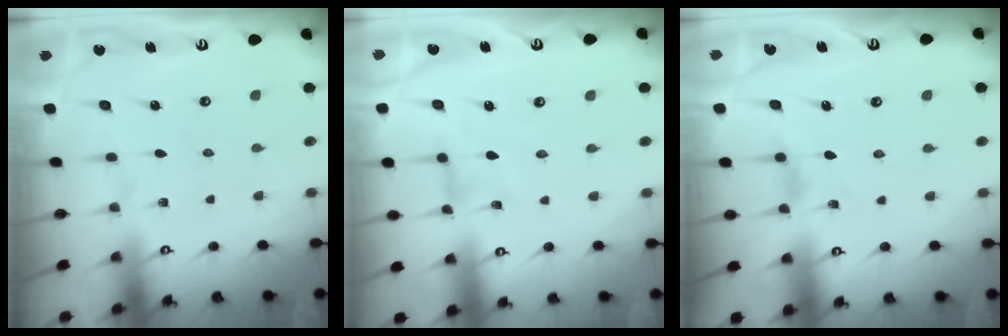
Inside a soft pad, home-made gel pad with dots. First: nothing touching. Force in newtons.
{"total": 0.6, "press": 0.6, "slide": 0.2}
{"total": 2.5, "press": 2.5, "slide": 0.4}